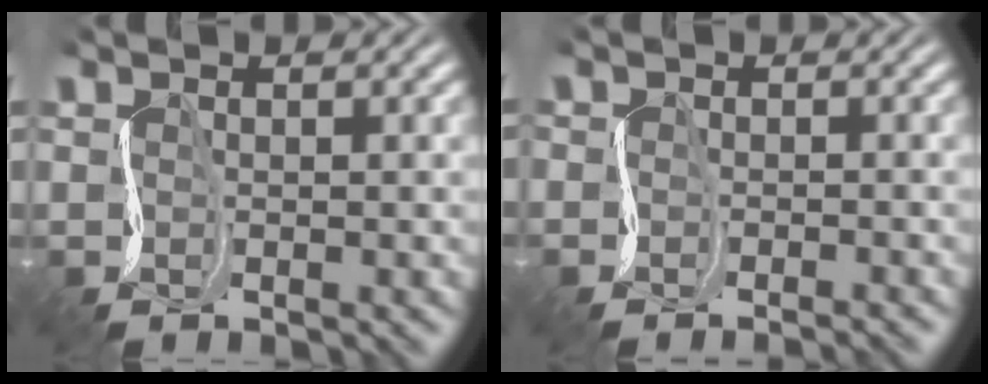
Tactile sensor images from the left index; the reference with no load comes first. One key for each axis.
{"total": 1.5, "fx": -1.4, "fy": 0.6, "fz": -0.3, "tx": 0.022, "ty": -0.005, "tz": -0.029}